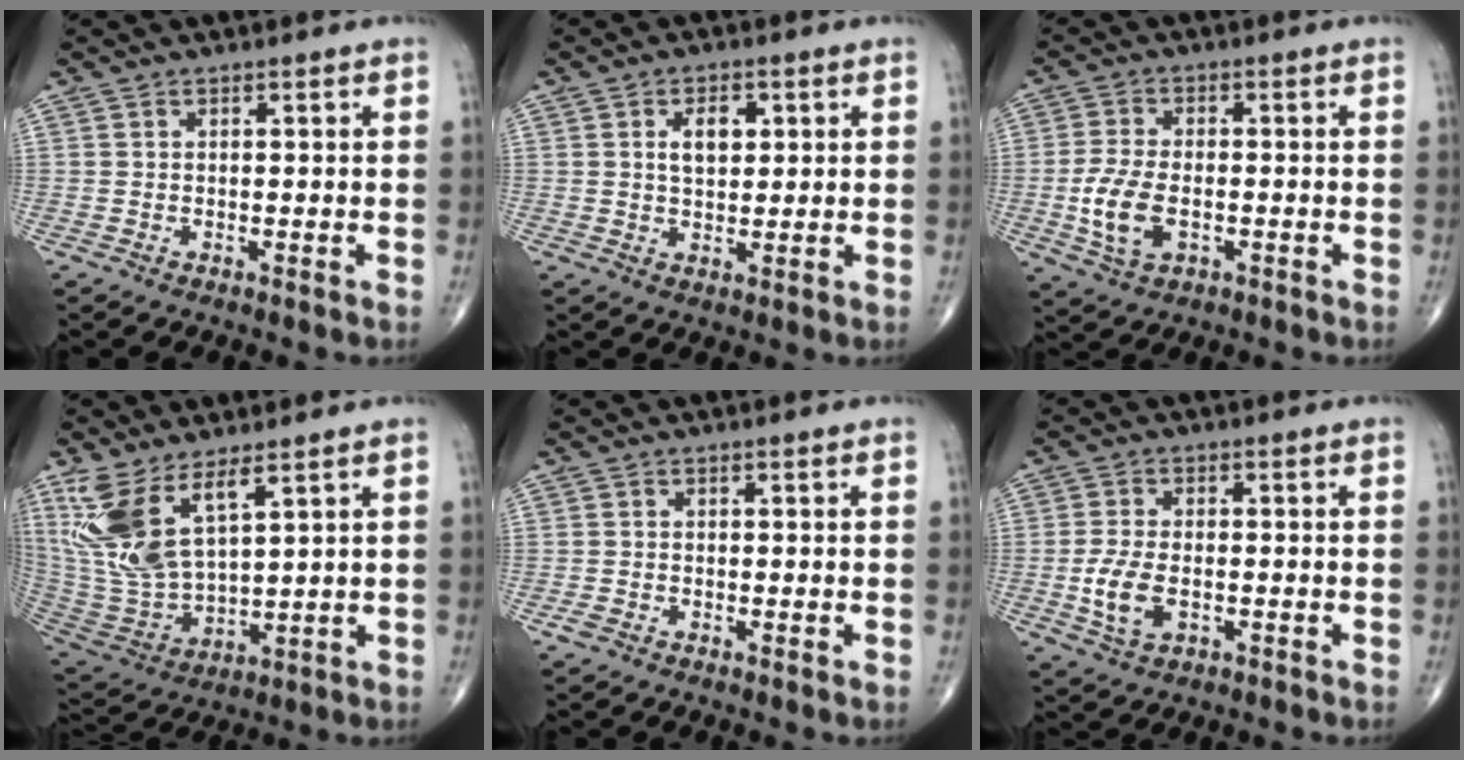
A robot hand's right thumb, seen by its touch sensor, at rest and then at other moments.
{"total": 5.2, "force": [1.4, 3.1, 3.9], "torque": [-0.051, -0.004, 0.023]}
{"total": 8.2, "force": [-1.8, 4.6, 6.5], "torque": [-0.137, 0.003, -0.031]}
{"total": 14.1, "force": [7.5, 5.6, 10.7], "torque": [-0.225, -0.037, 0.171]}
{"total": 1.4, "force": [-0.6, 0.8, 1.0], "torque": [-0.020, -0.001, -0.013]}
{"total": 6.5, "force": [-1.5, 3.7, 5.2], "torque": [-0.109, 0.001, -0.025]}